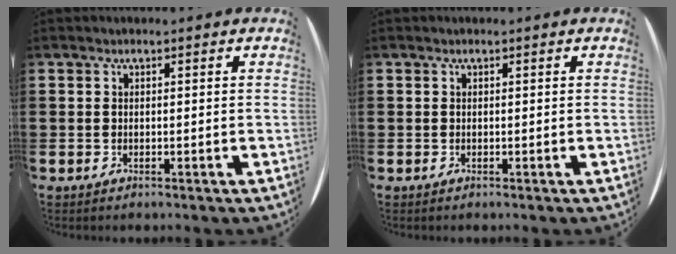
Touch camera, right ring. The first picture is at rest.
{"total": 0.0}